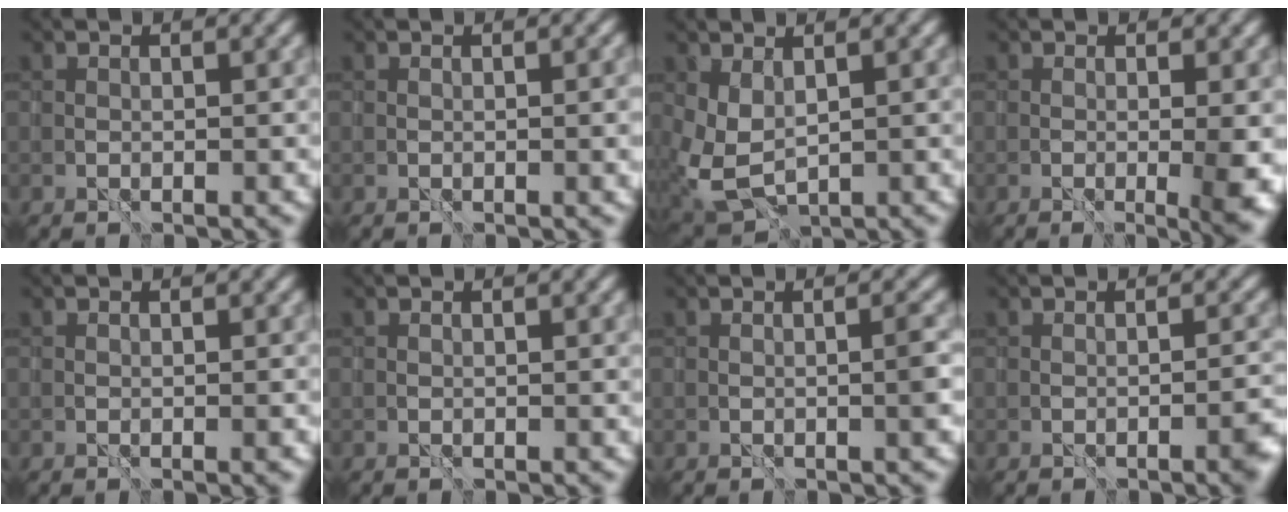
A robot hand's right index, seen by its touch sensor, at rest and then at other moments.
{"total": 1.7, "force": [0.1, 0.5, 1.6], "torque": [-0.022, -0.006, 0.008]}
{"total": 3.9, "force": [0.9, 2.4, 2.9], "torque": [-0.080, -0.007, 0.020]}
{"total": 3.9, "force": [-0.3, 0.8, 3.8], "torque": [-0.049, -0.012, -0.001]}
{"total": 0.5, "force": [0.0, 0.0, 0.5], "torque": [-0.008, -0.003, 0.000]}
{"total": 0.6, "force": [0.2, 0.1, 0.6], "torque": [-0.009, -0.003, 0.005]}
{"total": 1.4, "force": [0.0, -0.1, 1.4], "torque": [-0.024, 0.001, -0.001]}
{"total": 2.2, "force": [-1.1, 0.3, 1.9], "torque": [-0.025, -0.001, -0.013]}